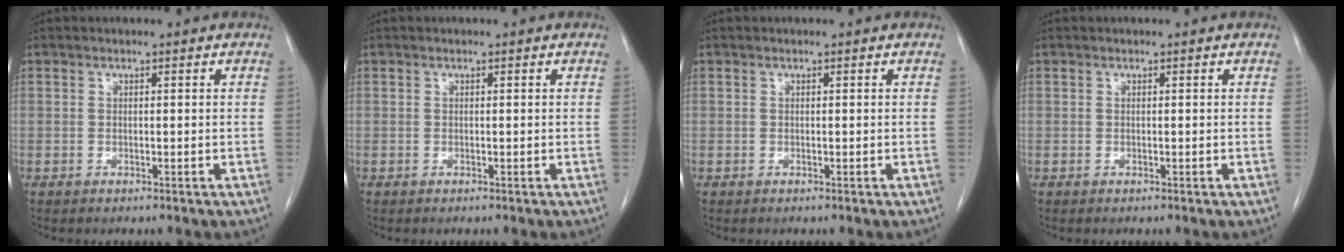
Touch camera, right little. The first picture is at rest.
{"total": 0.0}
{"total": 0.0}
{"total": 0.0}